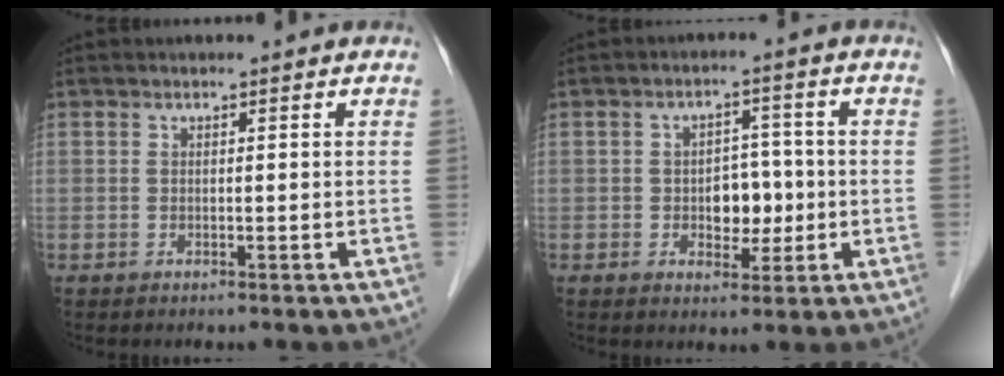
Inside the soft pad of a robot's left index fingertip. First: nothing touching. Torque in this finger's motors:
{"motor_torque": [0.10, 0.07, 0.10, 0.03]}